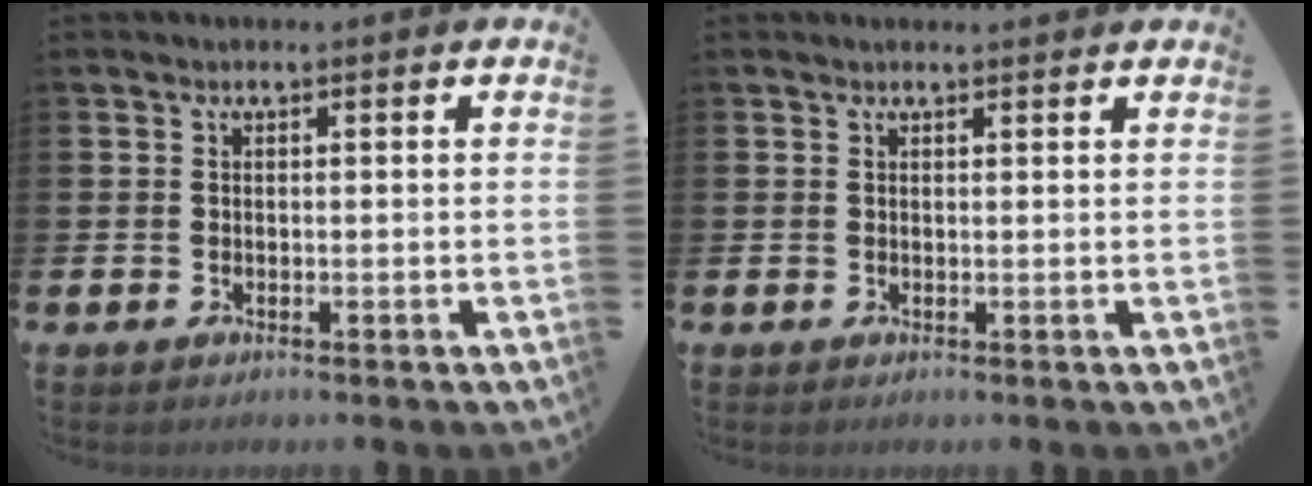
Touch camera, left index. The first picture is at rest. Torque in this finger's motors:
{"motor_torque": [0.58, -1.55, 0.05, 0.02]}